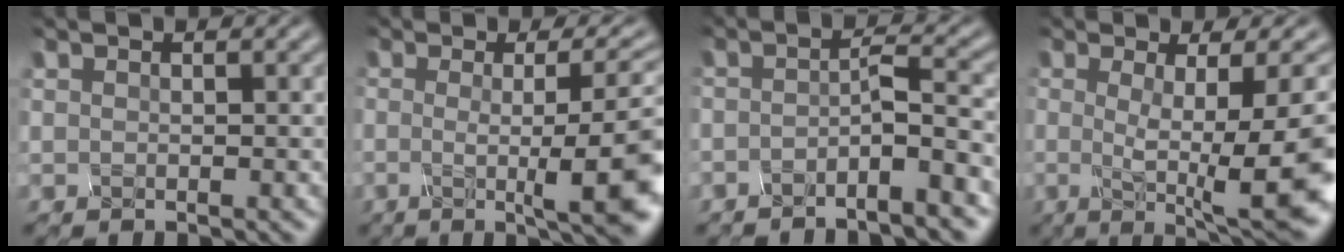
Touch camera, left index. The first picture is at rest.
{"total": 9.8, "force": [-1.1, 2.1, 9.5], "torque": [-0.098, 0.010, -0.012]}
{"total": 3.6, "force": [-2.4, 0.2, 2.7], "torque": [-0.038, 0.004, -0.047]}
{"total": 11.3, "force": [-1.6, 2.1, 11.0], "torque": [-0.160, 0.004, -0.007]}